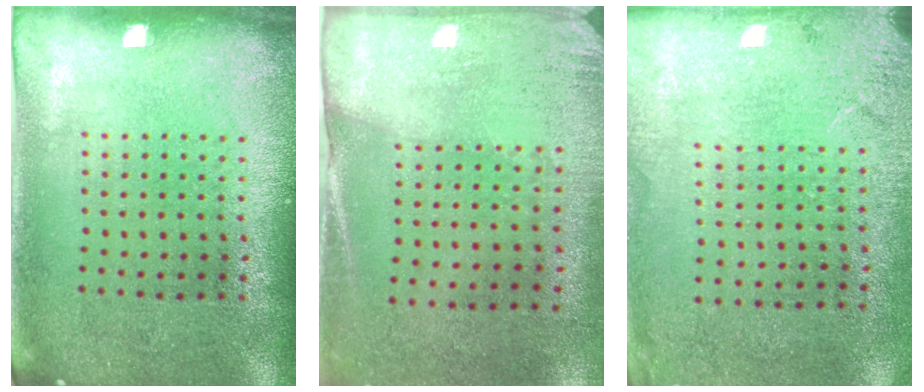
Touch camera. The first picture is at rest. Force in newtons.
{"total": 2.7, "press": 2.4, "slide": 1.3}
{"total": 2.6, "press": 2.4, "slide": 0.9}